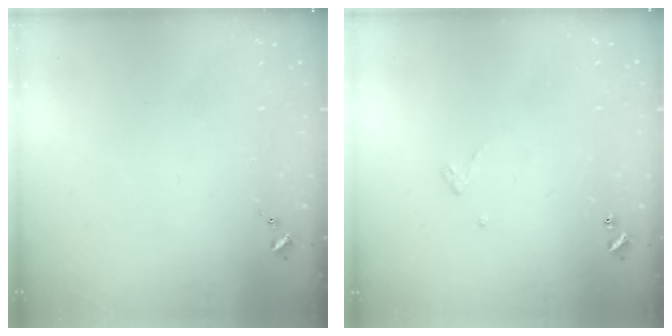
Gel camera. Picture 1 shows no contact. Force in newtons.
{"total": 3.2, "press": 3.2, "slide": 0.1}